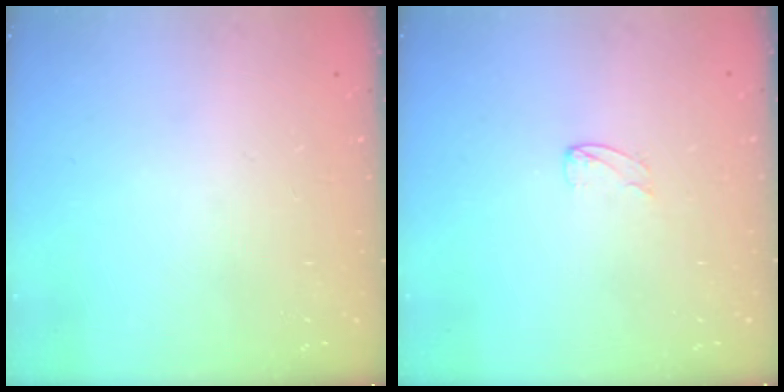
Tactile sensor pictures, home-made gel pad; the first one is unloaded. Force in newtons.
{"total": 2.0, "press": 2.0, "slide": 0.2}